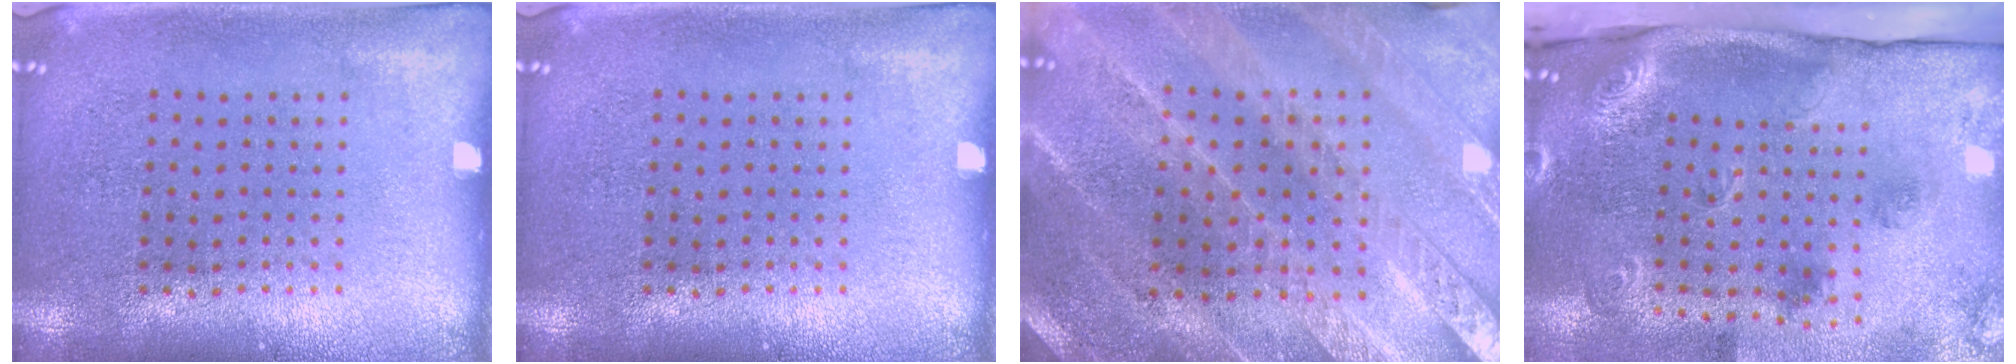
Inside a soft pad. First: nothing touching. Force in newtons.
{"total": 0.0}
{"total": 2.4, "press": 2.4, "slide": 0.2}
{"total": 2.7, "press": 1.9, "slide": 1.8}